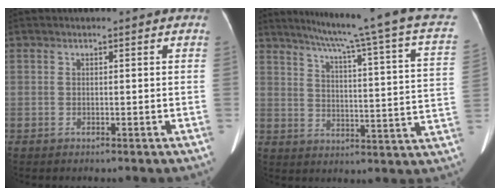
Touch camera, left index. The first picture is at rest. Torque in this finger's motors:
{"motor_torque": [0.43, -1.29, 0.01, 0.08]}